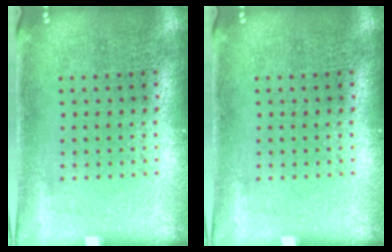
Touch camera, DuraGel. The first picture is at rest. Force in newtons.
{"total": 0.0}